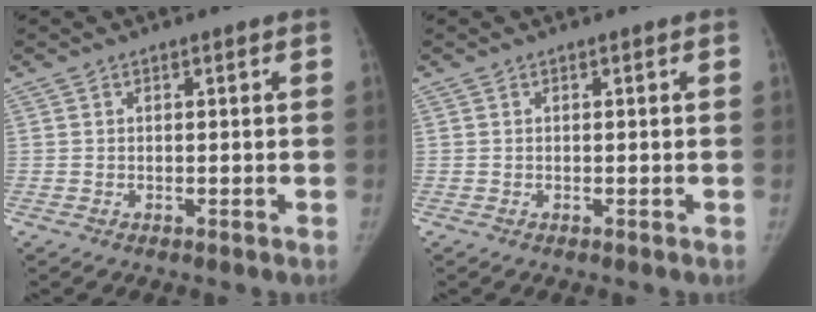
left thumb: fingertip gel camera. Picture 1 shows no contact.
{"total": 0.0}